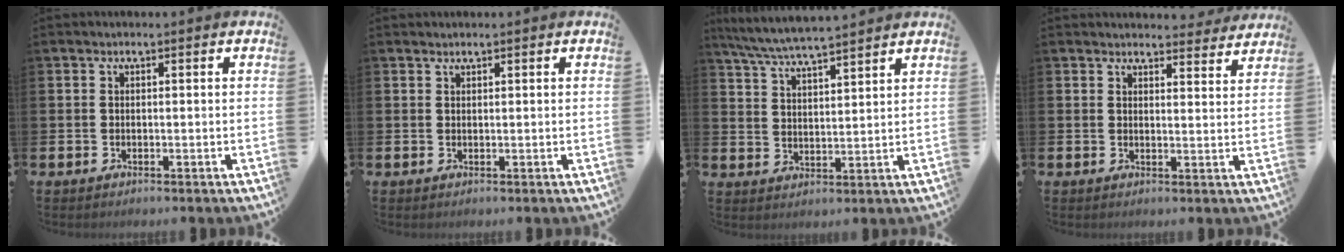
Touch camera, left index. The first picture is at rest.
{"total": 0.9, "force": [0.8, 0.1, 0.0], "torque": [0.000, 0.000, 0.016]}
{"total": 6.3, "force": [6.0, 0.0, 1.7], "torque": [-0.059, -0.029, 0.108]}
{"total": 3.6, "force": [3.6, 0.3, 0.0], "torque": [0.000, -0.024, 0.064]}